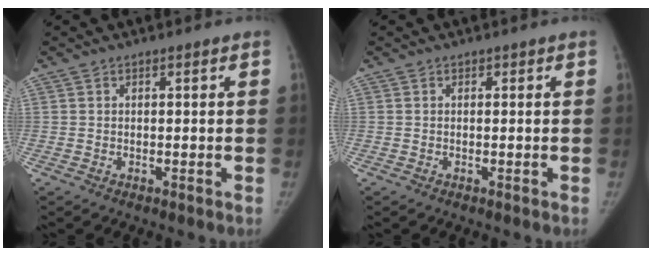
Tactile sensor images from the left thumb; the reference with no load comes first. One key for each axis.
{"total": 0.0}